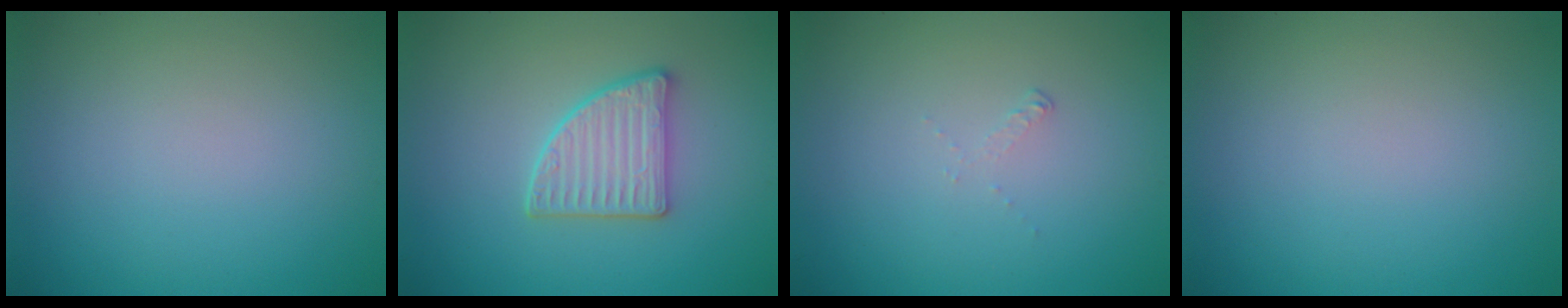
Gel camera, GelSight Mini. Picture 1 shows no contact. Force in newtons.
{"total": 3.5, "press": 3.2, "slide": 1.5}
{"total": 0.6, "press": 0.2, "slide": 0.6}
{"total": 0.0}